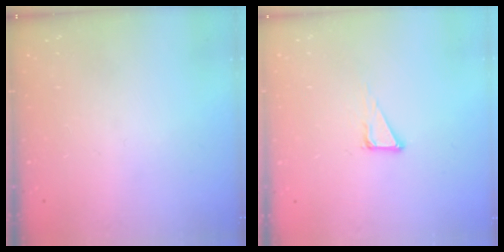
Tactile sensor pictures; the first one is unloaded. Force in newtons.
{"total": 4.4, "press": 4.4, "slide": 0.1}